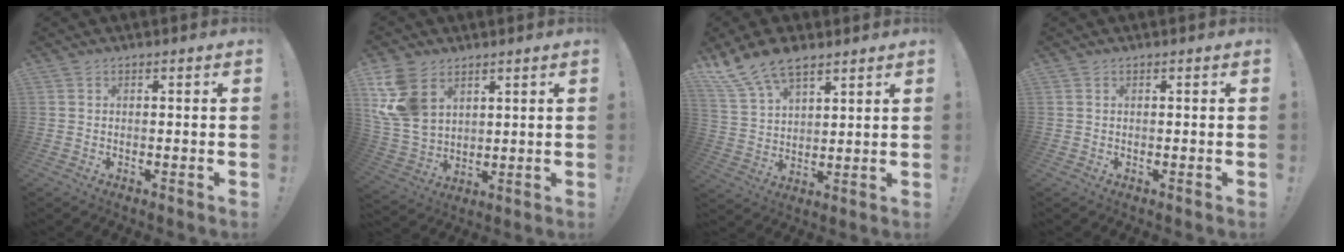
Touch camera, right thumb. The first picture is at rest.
{"total": 13.8, "force": [6.7, 9.3, 7.6], "torque": [-0.156, -0.032, 0.134]}
{"total": 11.7, "force": [8.6, 5.6, 5.6], "torque": [-0.109, -0.047, 0.166]}
{"total": 0.0}